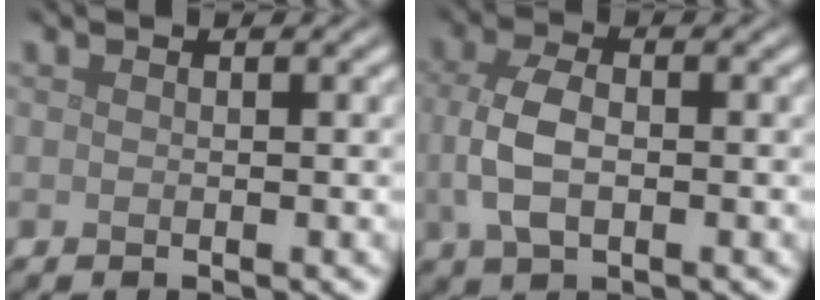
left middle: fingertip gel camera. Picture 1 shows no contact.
{"total": 4.3, "force": [-0.2, 2.5, 3.5], "torque": [-0.084, -0.001, -0.002]}